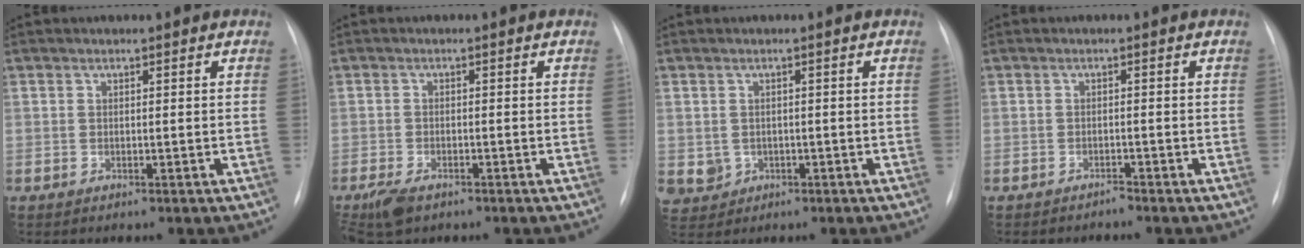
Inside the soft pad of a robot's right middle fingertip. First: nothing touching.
{"total": 4.7, "force": [-3.3, 1.9, 2.8], "torque": [-0.062, -0.011, -0.055]}
{"total": 3.3, "force": [-0.5, 3.1, 0.8], "torque": [-0.013, 0.002, 0.002]}
{"total": 0.8, "force": [-0.8, 0.0, -0.2], "torque": [0.002, -0.004, -0.010]}